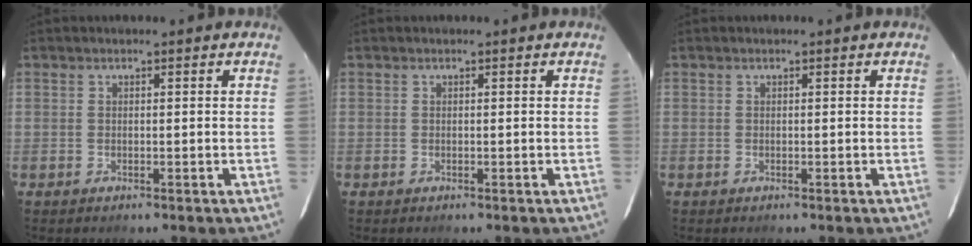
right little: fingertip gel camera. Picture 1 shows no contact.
{"total": 0.0}
{"total": 0.0}